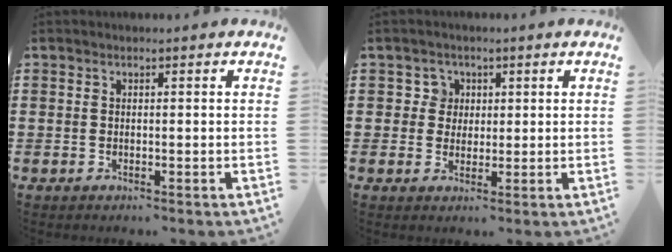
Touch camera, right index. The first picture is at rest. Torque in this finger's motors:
{"motor_torque": [-0.09, -0.03, 0.00, -0.02]}